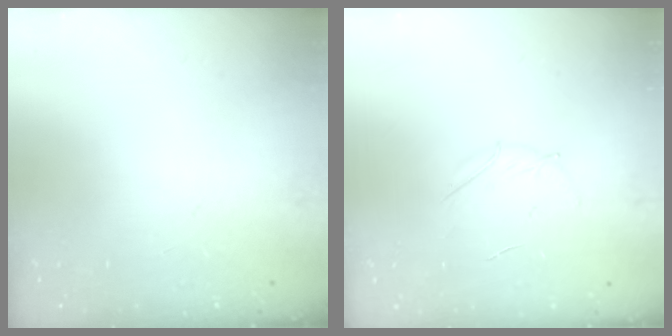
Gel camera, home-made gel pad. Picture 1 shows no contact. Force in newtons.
{"total": 3.8, "press": 3.6, "slide": 1.1}